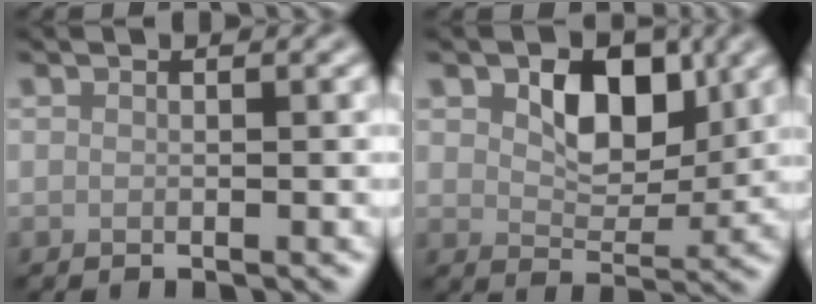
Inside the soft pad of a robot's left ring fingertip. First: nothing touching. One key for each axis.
{"total": 5.4, "fx": 1.9, "fy": 3.4, "fz": 3.7, "tx": -0.061, "ty": -0.006, "tz": 0.025}